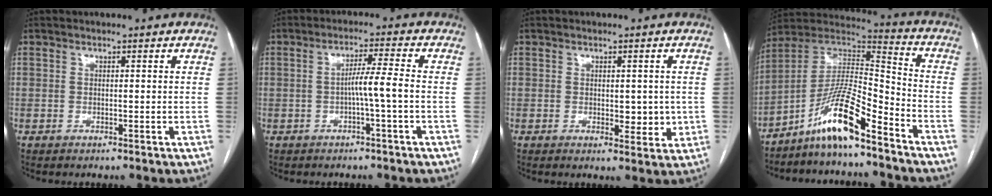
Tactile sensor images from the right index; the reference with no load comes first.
{"total": 4.4, "force": [-1.0, -0.8, 4.2], "torque": [-0.072, 0.009, -0.017]}
{"total": 4.0, "force": [0.0, 2.2, 3.4], "torque": [-0.034, -0.002, 0.008]}
{"total": 13.1, "force": [-8.9, 1.2, 9.6], "torque": [-0.184, 0.016, -0.164]}